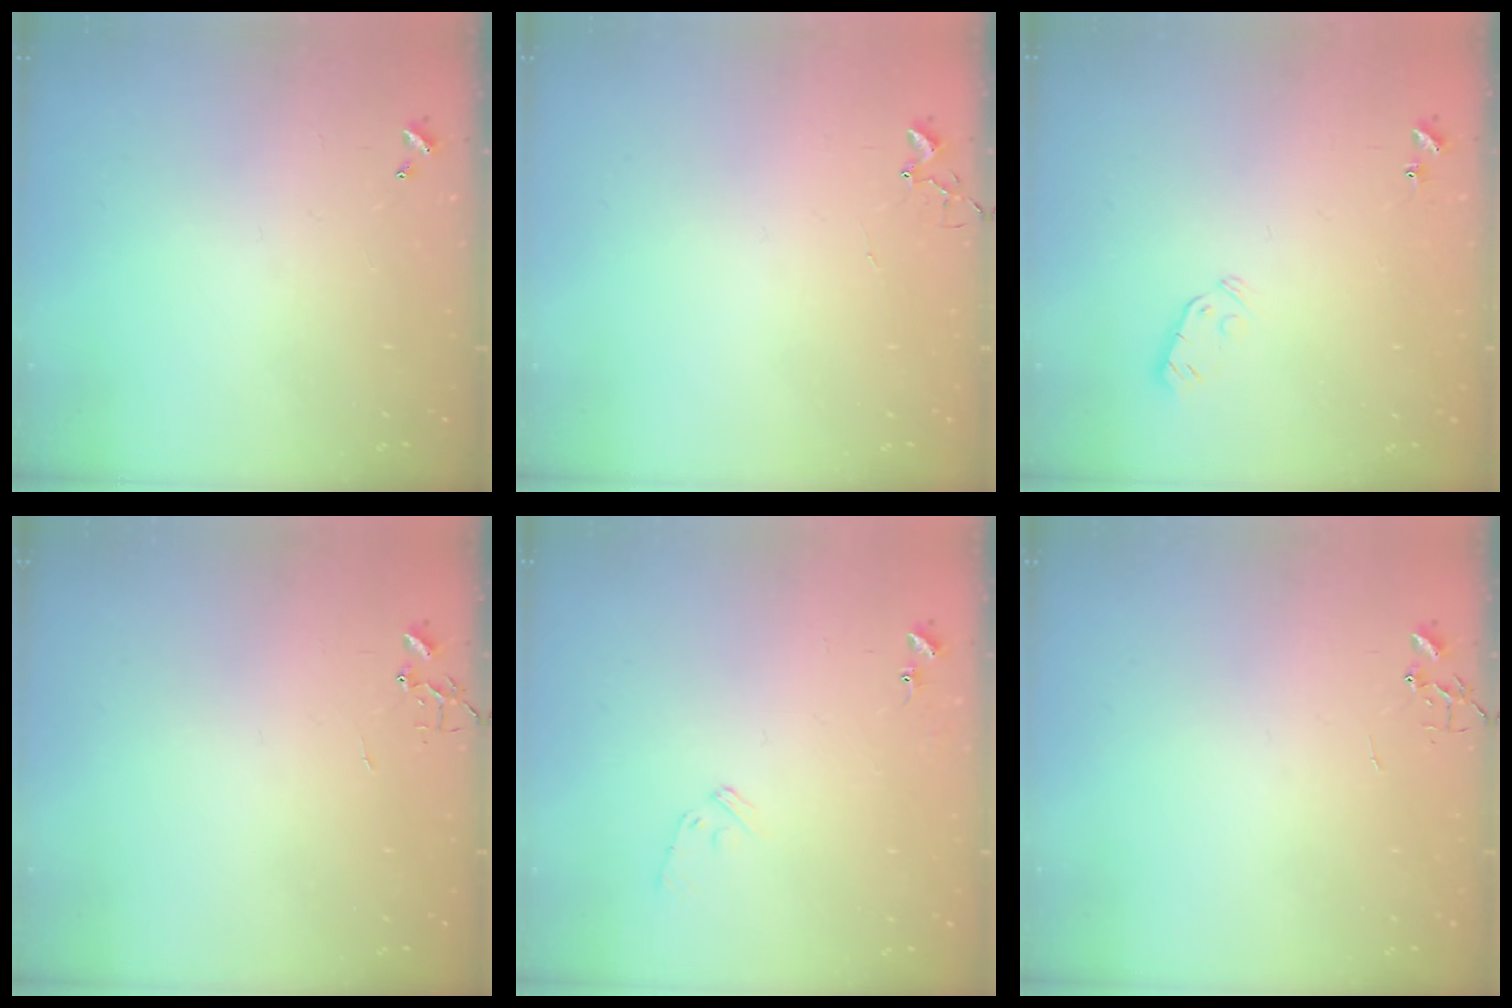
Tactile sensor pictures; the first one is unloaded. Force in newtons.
{"total": 5.1, "press": 5.1, "slide": 0.3}
{"total": 3.3, "press": 3.1, "slide": 1.0}
{"total": 0.0}
{"total": 8.2, "press": 8.2, "slide": 0.3}
{"total": 0.0}